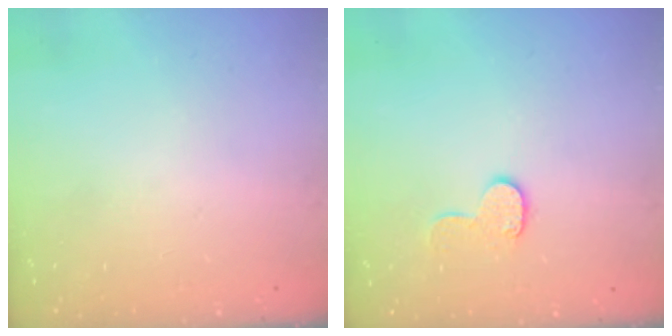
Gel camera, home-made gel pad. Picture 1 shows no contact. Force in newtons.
{"total": 8.0, "press": 8.0, "slide": 0.2}